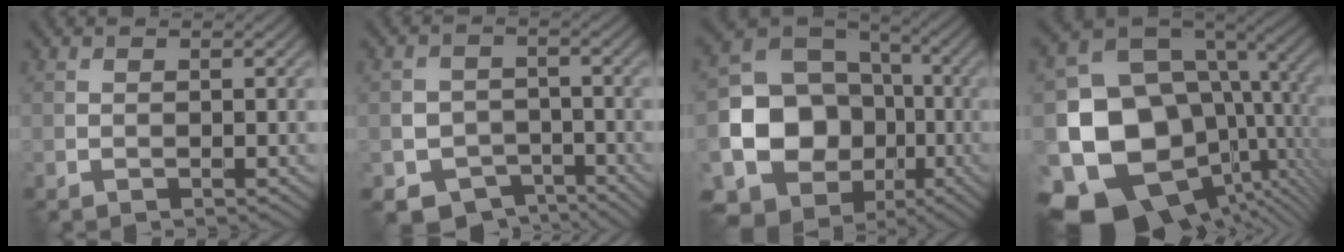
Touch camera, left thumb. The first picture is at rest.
{"total": 5.6, "force": [-3.3, 4.1, 1.9], "torque": [-0.040, -0.012, -0.054]}
{"total": 15.2, "force": [-4.0, 12.5, 7.7], "torque": [-0.170, -0.041, -0.065]}
{"total": 19.1, "force": [-5.2, 14.2, 11.7], "torque": [-0.247, -0.040, -0.066]}